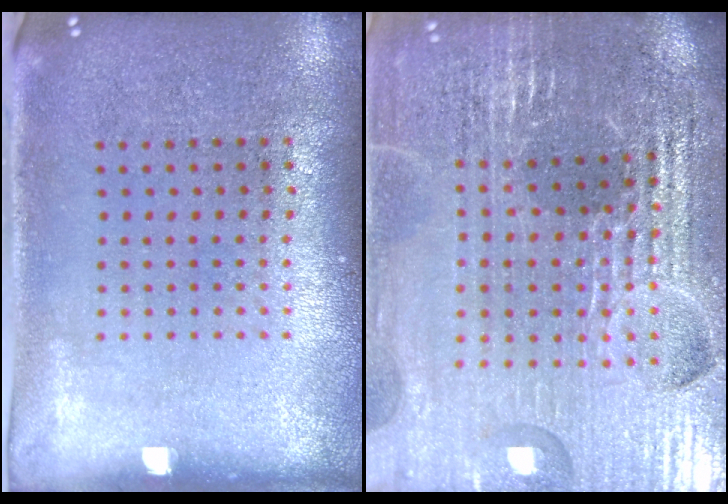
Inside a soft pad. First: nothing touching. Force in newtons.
{"total": 5.4, "press": 4.9, "slide": 2.1}